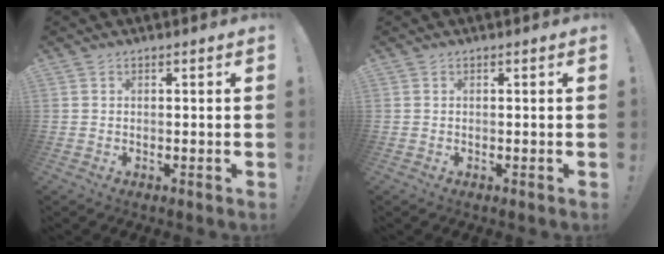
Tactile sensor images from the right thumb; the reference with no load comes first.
{"total": 0.0}